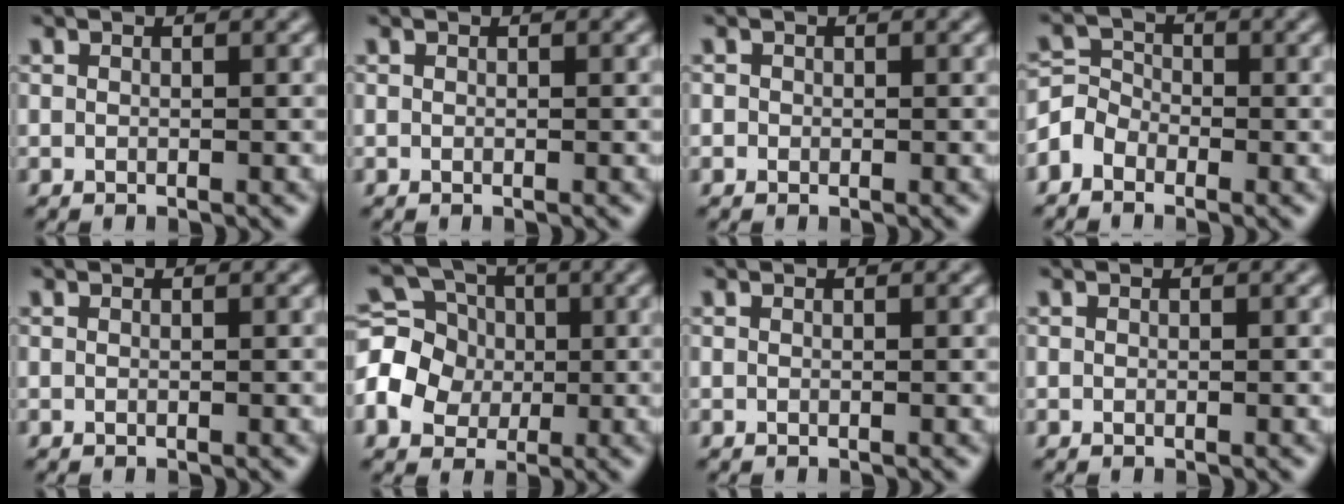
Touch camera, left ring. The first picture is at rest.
{"total": 0.0}
{"total": 0.5, "force": [0.0, 0.5, 0.0], "torque": [0.003, -0.005, -0.003]}
{"total": 2.7, "force": [-1.7, 2.0, 0.7], "torque": [-0.014, 0.006, -0.044]}
{"total": 0.0}
{"total": 7.7, "force": [-0.2, 6.6, 3.8], "torque": [-0.075, 0.021, -0.030]}
{"total": 0.0}
{"total": 0.0}